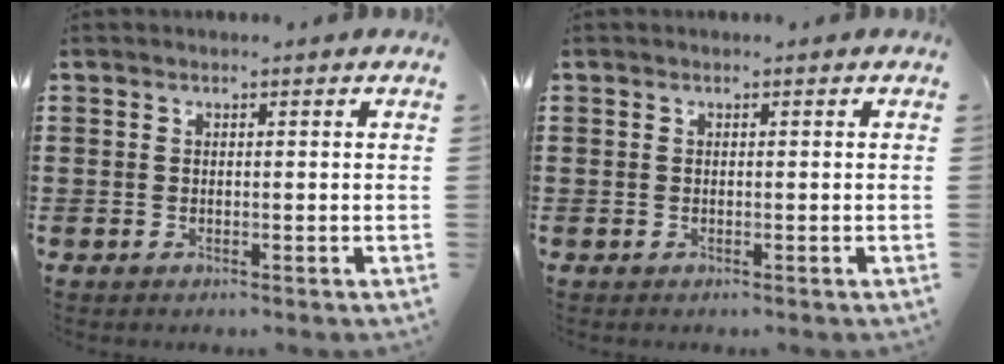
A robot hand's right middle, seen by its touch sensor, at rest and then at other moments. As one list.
[{"total": 0.0}]